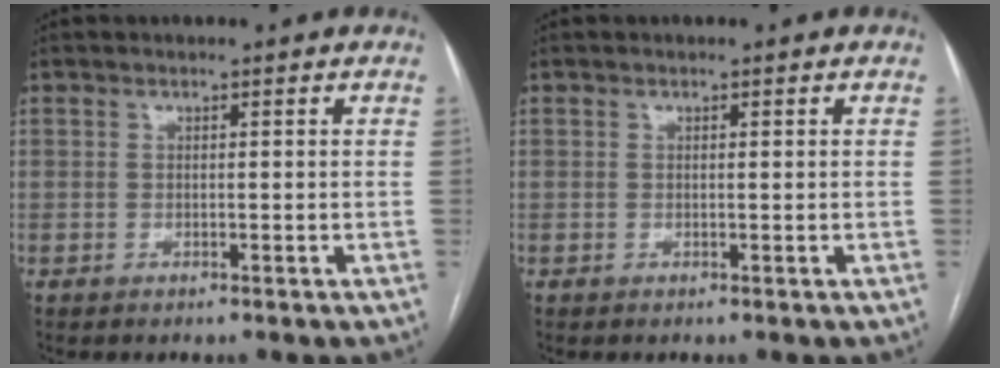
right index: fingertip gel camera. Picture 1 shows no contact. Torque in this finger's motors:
{"motor_torque": [0.56, 0.42, 0.04, 0.01]}